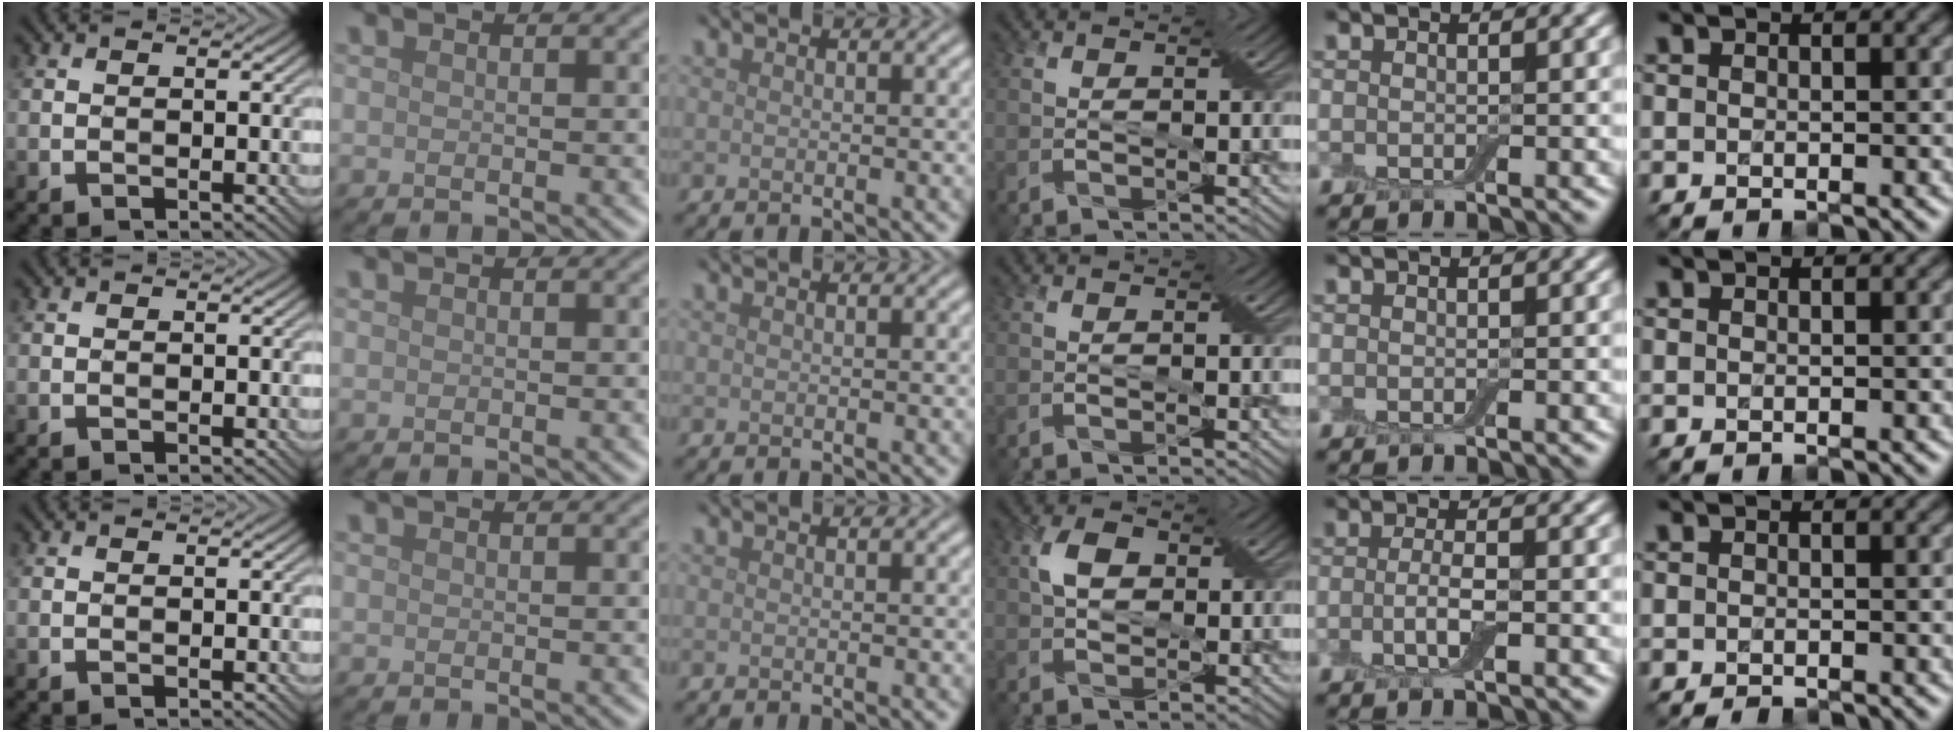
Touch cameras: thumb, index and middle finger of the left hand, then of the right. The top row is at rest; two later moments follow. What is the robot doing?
{"motion": "fold", "object": "apron"}